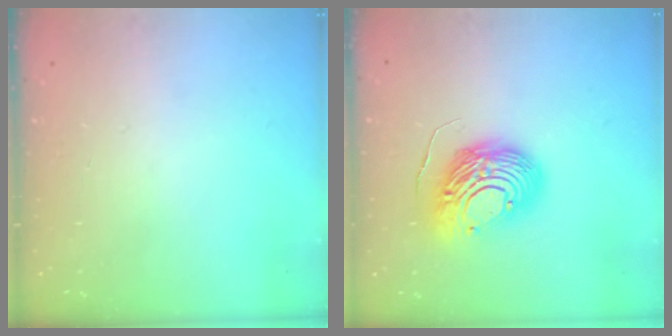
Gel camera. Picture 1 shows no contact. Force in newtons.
{"total": 14.1, "press": 14.1, "slide": 1.2}